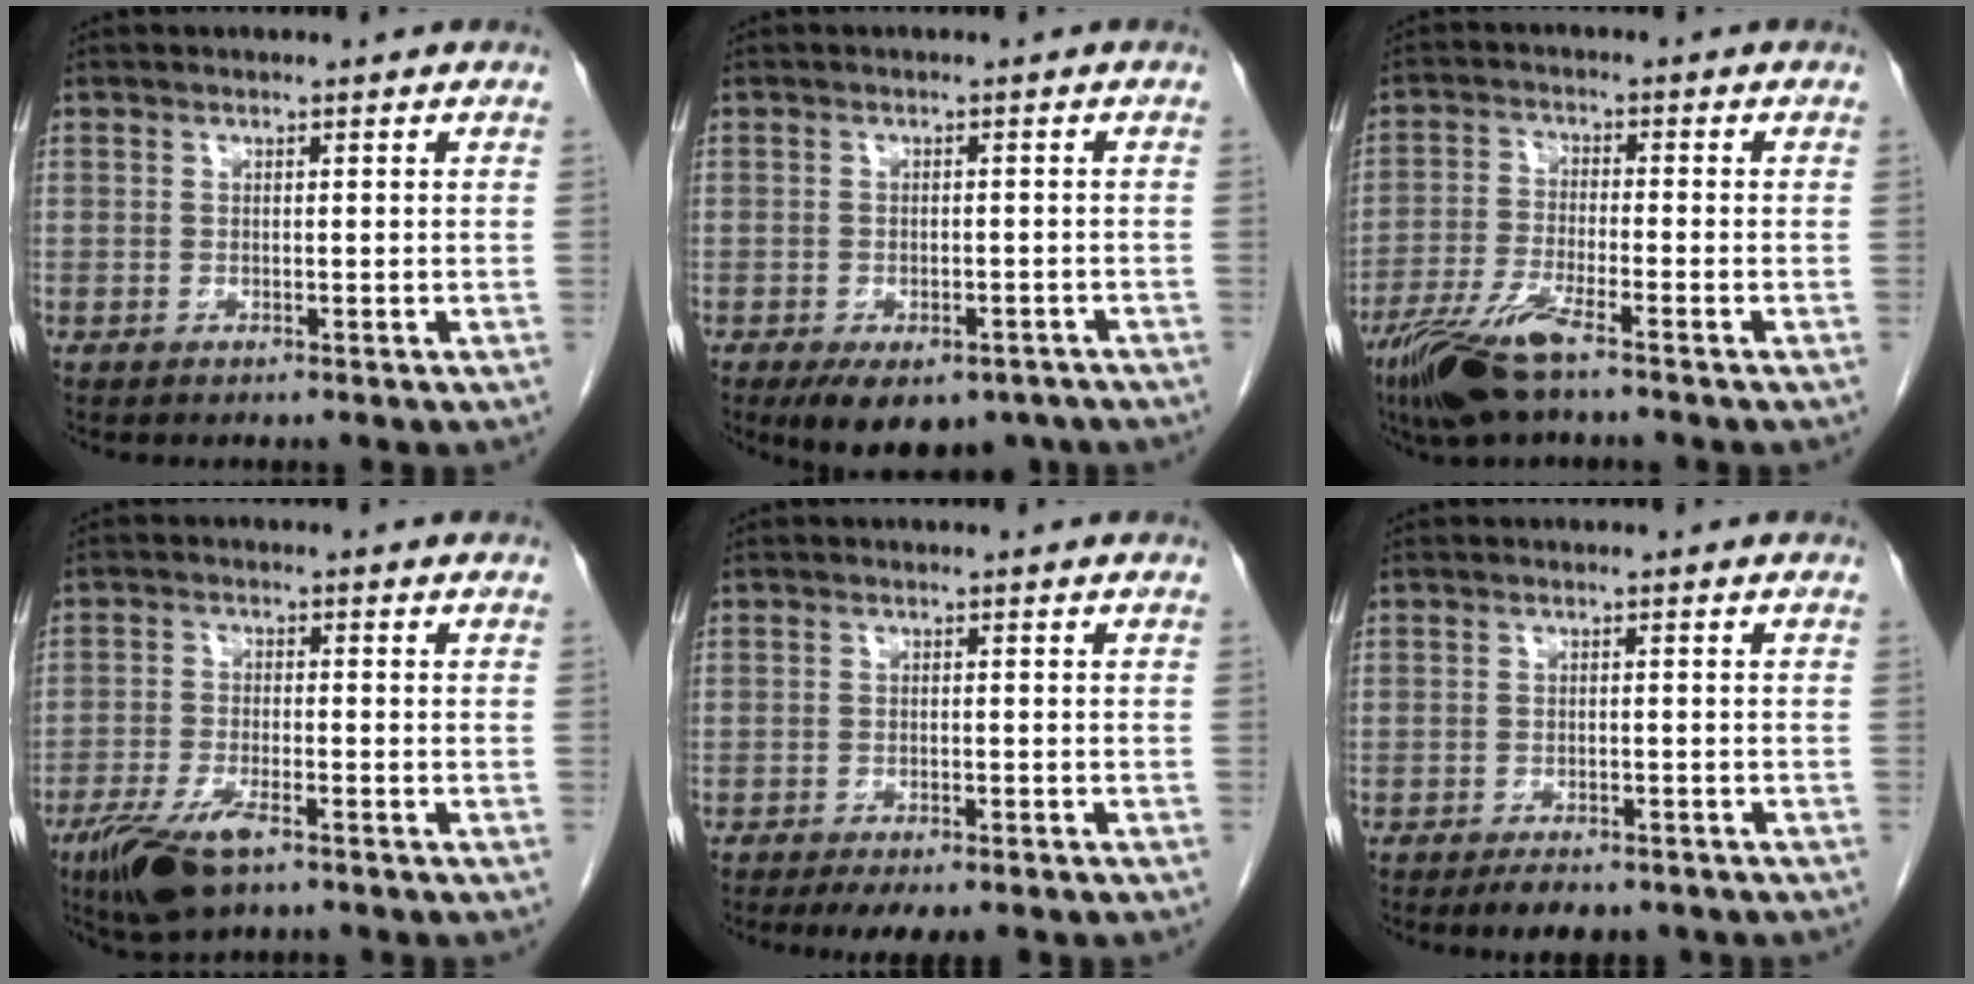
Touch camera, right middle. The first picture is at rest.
{"total": 9.9, "force": [-7.2, 4.7, 5.0], "torque": [-0.066, -0.007, -0.098]}
{"total": 8.4, "force": [-5.7, 0.9, 6.1], "torque": [-0.129, -0.020, -0.111]}
{"total": 7.8, "force": [-5.0, 2.1, 5.6], "torque": [-0.110, -0.014, -0.088]}
{"total": 6.4, "force": [-5.1, 1.4, 3.6], "torque": [-0.046, -0.008, -0.069]}
{"total": 5.3, "force": [-4.3, 1.9, 2.5], "torque": [-0.032, -0.005, -0.055]}